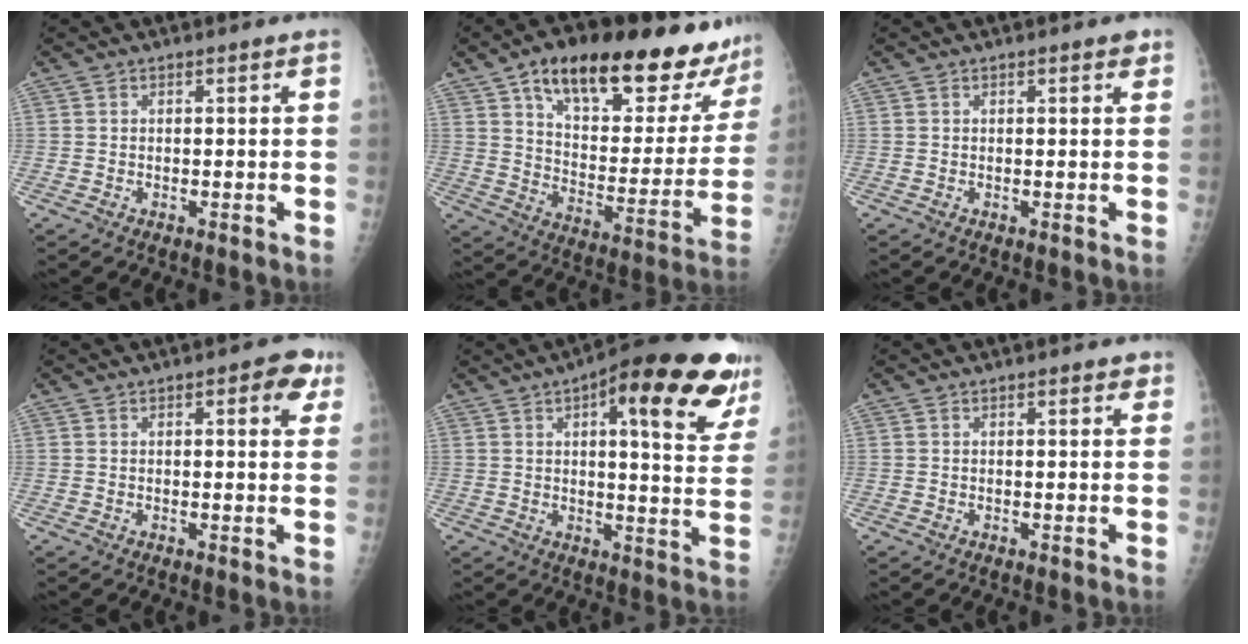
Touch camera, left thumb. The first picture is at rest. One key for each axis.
{"total": 29.1, "fx": 19.4, "fy": 10.4, "fz": 19.0, "tx": -0.241, "ty": -0.054, "tz": 0.290}
{"total": 1.4, "fx": 0.8, "fy": 0.5, "fz": 1.0, "tx": -0.009, "ty": -0.001, "tz": 0.008}
{"total": 5.4, "fx": 2.3, "fy": 2.2, "fz": 4.4, "tx": -0.030, "ty": -0.002, "tz": 0.019}
{"total": 22.4, "fx": 11.1, "fy": 6.9, "fz": 18.2, "tx": -0.212, "ty": -0.021, "tz": 0.138}
{"total": 1.8, "fx": 1.0, "fy": 0.7, "fz": 1.2, "tx": -0.010, "ty": -0.002, "tz": 0.011}